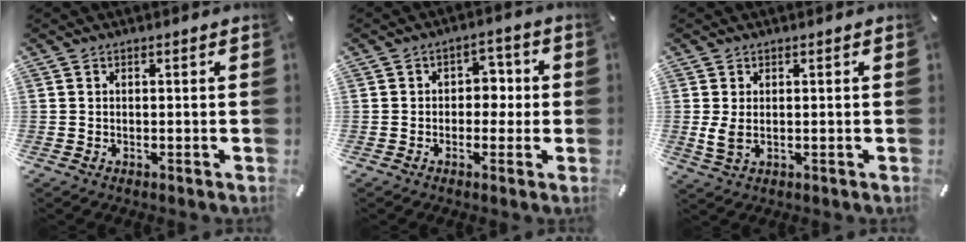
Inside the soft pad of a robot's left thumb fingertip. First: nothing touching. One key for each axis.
{"total": 4.7, "fx": -0.8, "fy": 3.8, "fz": 2.7, "tx": -0.030, "ty": 0.004, "tz": -0.021}
{"total": 3.5, "fx": 0.4, "fy": 2.1, "fz": 2.8, "tx": -0.061, "ty": -0.008, "tz": 0.005}